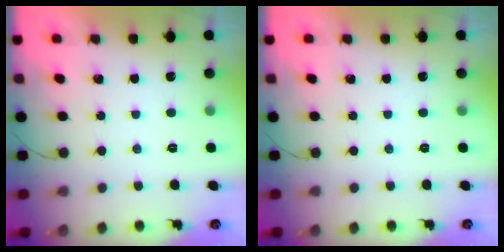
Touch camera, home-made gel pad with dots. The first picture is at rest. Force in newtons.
{"total": 0.0}